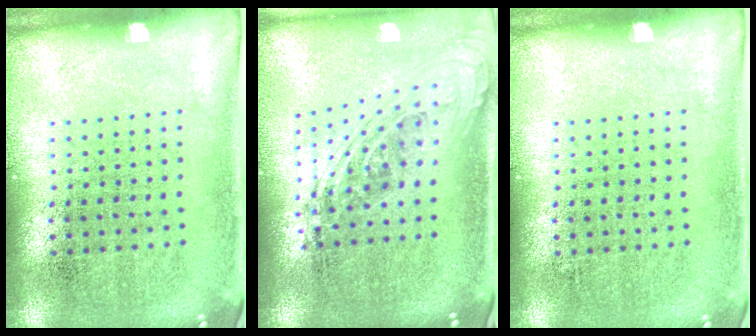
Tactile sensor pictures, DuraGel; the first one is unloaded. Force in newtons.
{"total": 2.1, "press": 1.6, "slide": 1.5}
{"total": 0.0}